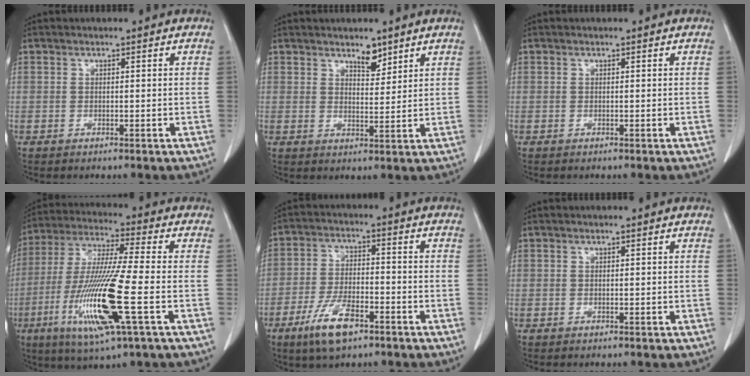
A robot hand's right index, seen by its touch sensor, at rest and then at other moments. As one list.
[{"total": 3.2, "force": [2.6, 1.3, 1.5], "torque": [-0.023, -0.007, 0.044]}, {"total": 0.0}, {"total": 16.8, "force": [-5.0, 0.3, 16.0], "torque": [-0.332, -0.023, -0.095]}, {"total": 8.9, "force": [-5.3, 3.0, 6.5], "torque": [-0.132, -0.007, -0.096]}, {"total": 0.0}]